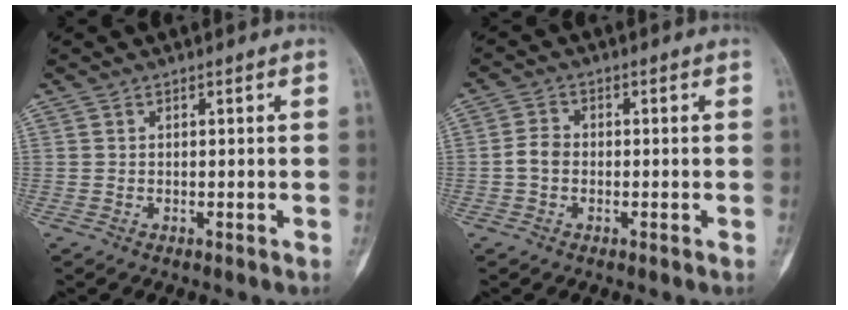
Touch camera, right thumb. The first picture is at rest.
{"total": 3.0, "force": [-0.7, 2.3, 1.9], "torque": [-0.032, 0.010, -0.020]}